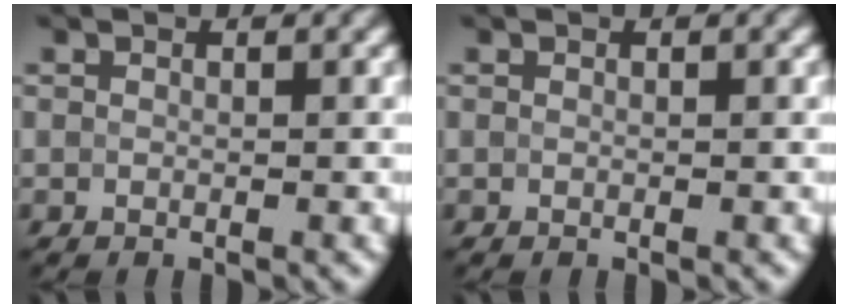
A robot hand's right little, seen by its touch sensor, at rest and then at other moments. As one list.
[{"total": 0.0}]